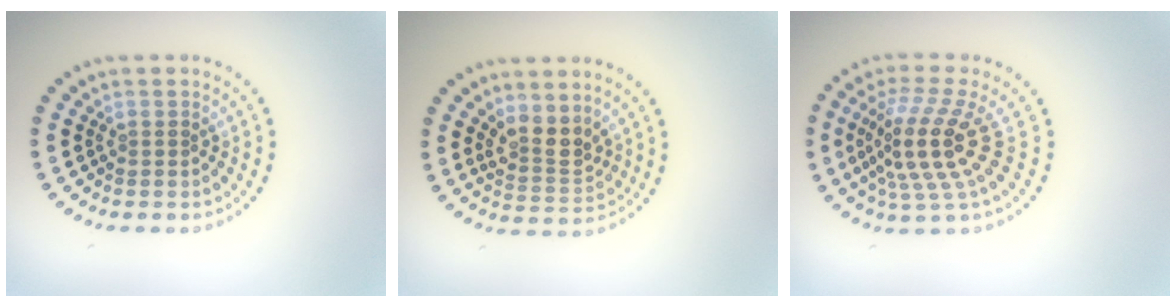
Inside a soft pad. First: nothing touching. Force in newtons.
{"total": 2.8, "press": 2.4, "slide": 1.4}
{"total": 5.1, "press": 3.8, "slide": 3.4}